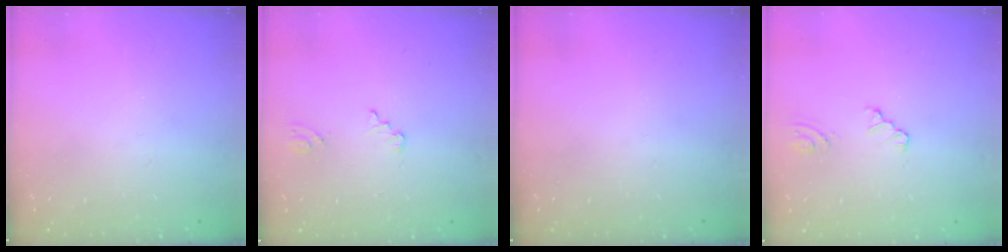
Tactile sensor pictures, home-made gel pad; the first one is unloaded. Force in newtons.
{"total": 2.6, "press": 2.6, "slide": 0.3}
{"total": 0.0}
{"total": 1.6, "press": 1.6, "slide": 0.3}